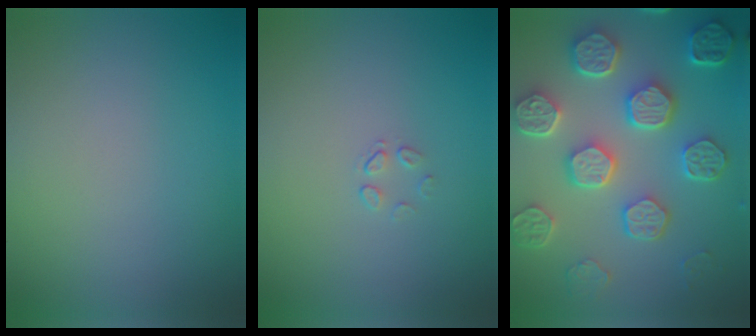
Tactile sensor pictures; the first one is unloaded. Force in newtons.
{"total": 0.7, "press": 0.4, "slide": 0.6}
{"total": 8.6, "press": 6.5, "slide": 5.7}